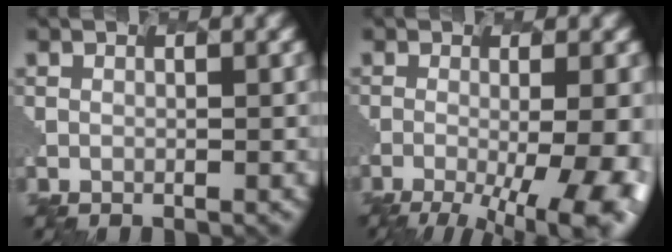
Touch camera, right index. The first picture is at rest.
{"total": 9.9, "force": [-3.8, 3.3, 8.6], "torque": [-0.105, -0.015, -0.046]}